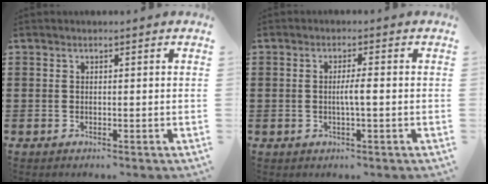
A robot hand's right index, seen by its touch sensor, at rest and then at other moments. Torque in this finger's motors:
{"motor_torque": [0.04, 0.09, 0.14, 0.06]}